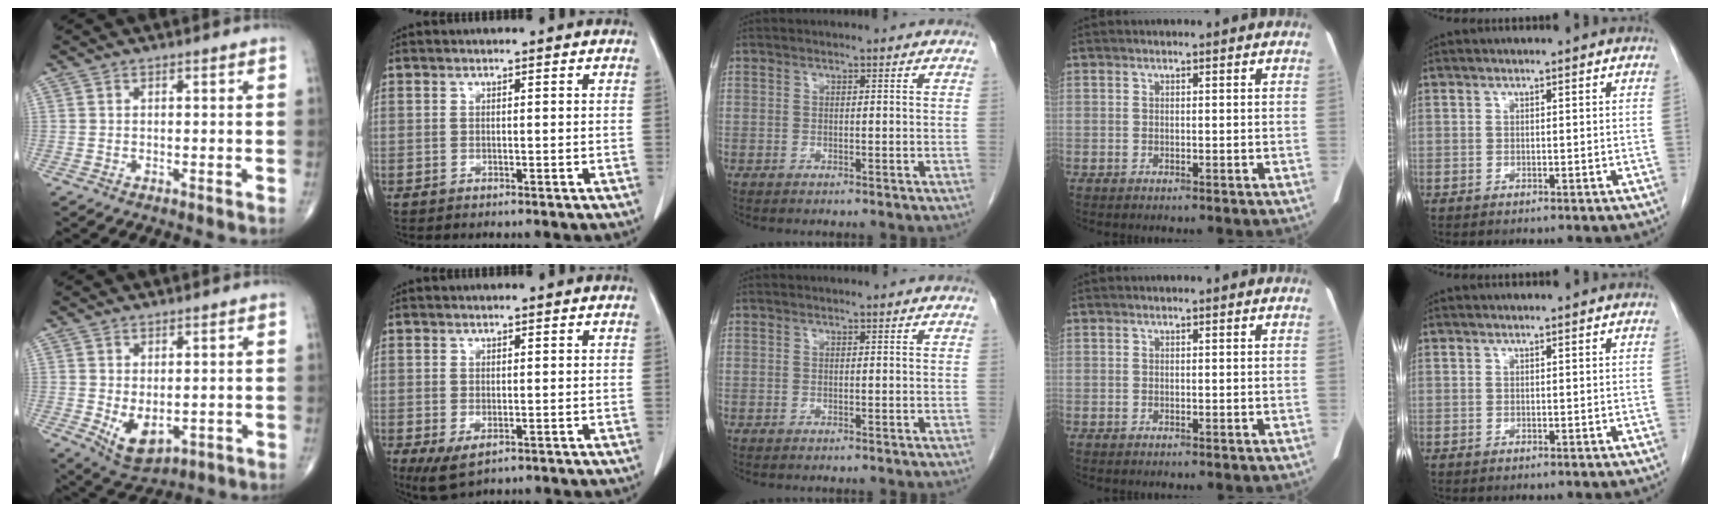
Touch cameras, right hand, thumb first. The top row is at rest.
{"thumb": {"total": 6.8, "force": [-0.9, 4.0, 5.4], "torque": [-0.078, -0.010, 0.004]}, "index": {"total": 4.1, "force": [-1.6, 2.0, 3.2], "torque": [-0.060, -0.013, -0.014]}}